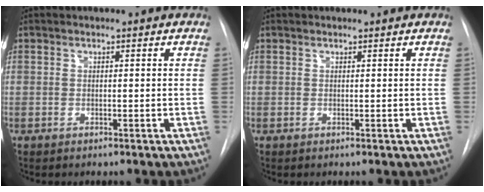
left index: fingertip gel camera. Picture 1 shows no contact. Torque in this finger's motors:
{"motor_torque": [0.16, -0.11, -0.04, 0.01]}